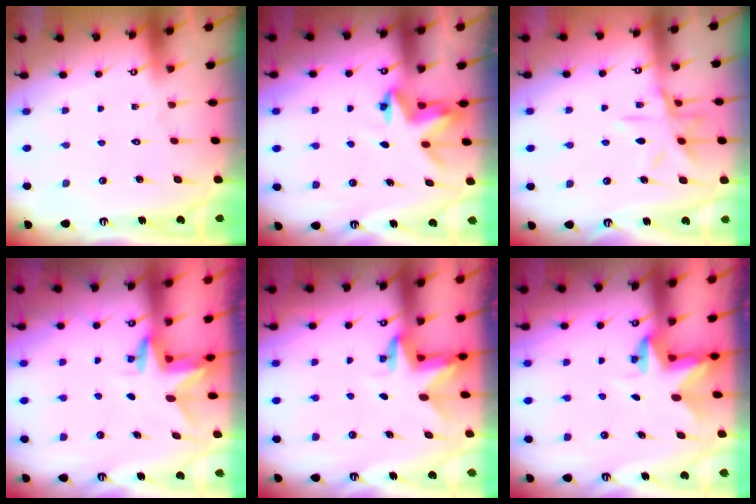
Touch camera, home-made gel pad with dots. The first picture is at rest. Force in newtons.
{"total": 4.0, "press": 4.0, "slide": 0.5}
{"total": 11.9, "press": 11.9, "slide": 0.8}
{"total": 3.0, "press": 3.0, "slide": 0.2}
{"total": 3.4, "press": 3.4, "slide": 0.1}
{"total": 3.0, "press": 3.0, "slide": 0.2}